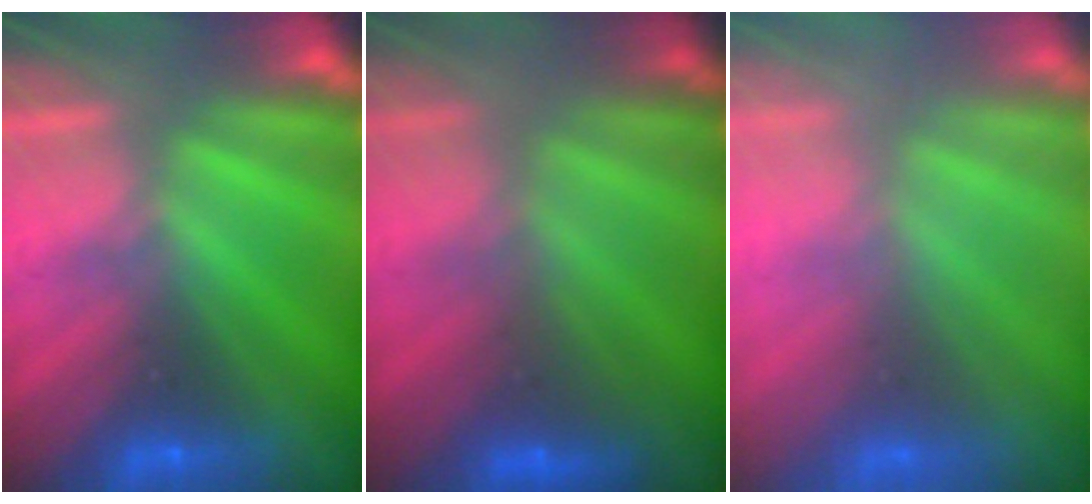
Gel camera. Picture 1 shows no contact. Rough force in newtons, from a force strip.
{"total": 2.7}
{"total": 6.9}